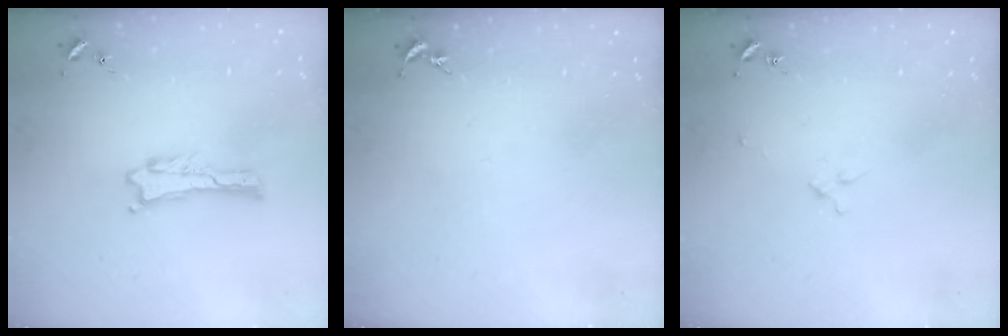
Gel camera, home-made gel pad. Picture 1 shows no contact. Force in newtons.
{"total": 0.0}
{"total": 2.0, "press": 1.9, "slide": 0.2}